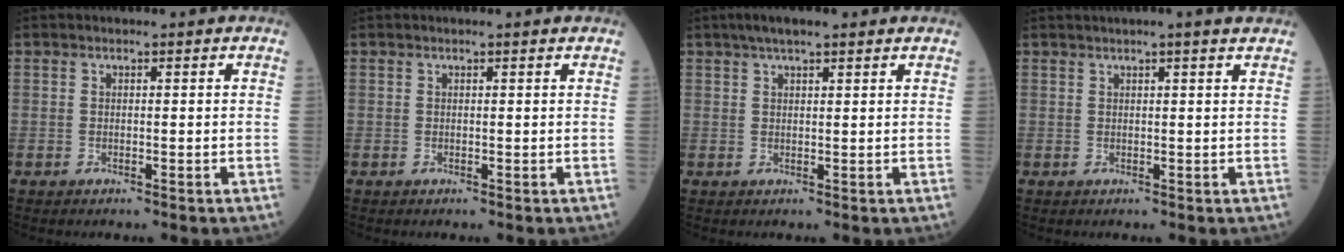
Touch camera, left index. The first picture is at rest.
{"total": 0.7, "force": [0.7, -0.1, 0.2], "torque": [-0.011, -0.001, 0.009]}
{"total": 5.3, "force": [3.9, 1.0, 3.5], "torque": [-0.059, 0.029, 0.064]}
{"total": 4.2, "force": [3.5, -0.6, 2.2], "torque": [-0.030, 0.017, 0.042]}